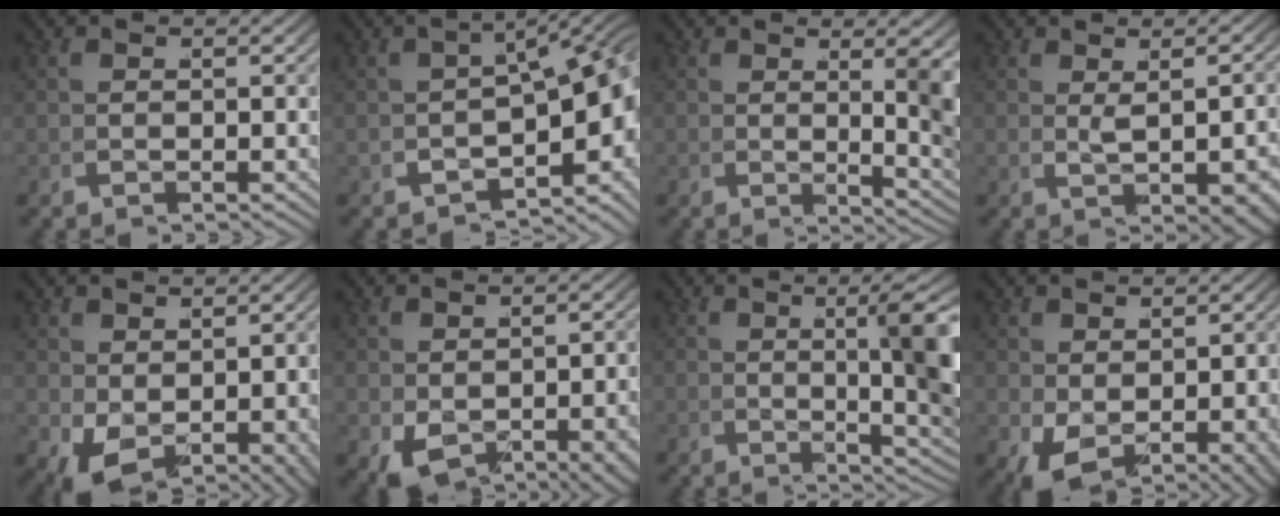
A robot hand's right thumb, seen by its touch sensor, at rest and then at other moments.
{"total": 9.2, "force": [-1.9, 5.0, 7.5], "torque": [-0.077, -0.005, -0.025]}
{"total": 6.7, "force": [0.5, 2.1, 6.4], "torque": [-0.072, -0.004, 0.013]}
{"total": 3.7, "force": [0.7, 1.0, 3.5], "torque": [-0.039, 0.003, 0.021]}
{"total": 4.6, "force": [-0.8, 2.9, 3.4], "torque": [-0.052, -0.029, 0.012]}
{"total": 4.8, "force": [-1.3, 2.5, 4.0], "torque": [-0.052, -0.018, -0.002]}
{"total": 10.5, "force": [1.3, 3.7, 9.7], "torque": [-0.108, 0.007, 0.018]}
{"total": 4.1, "force": [-0.7, 2.3, 3.4], "torque": [-0.046, -0.024, 0.011]}